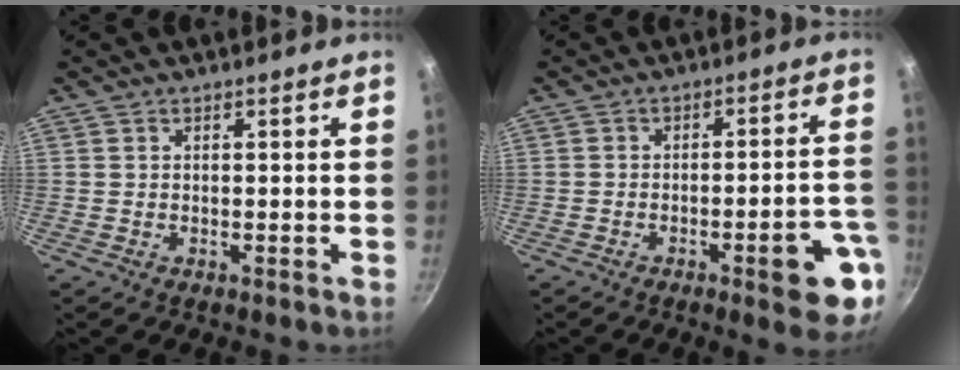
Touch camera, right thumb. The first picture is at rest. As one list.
[{"total": 11.0, "force": [-4.7, 2.9, 9.5], "torque": [-0.092, 0.033, -0.055]}]